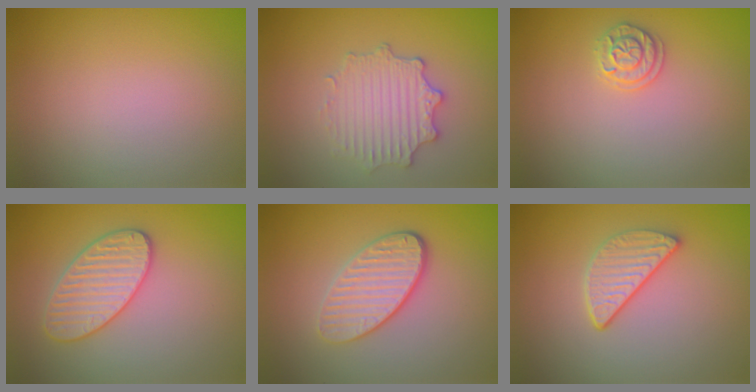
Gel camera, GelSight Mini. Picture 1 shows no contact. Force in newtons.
{"total": 3.4, "press": 3.1, "slide": 1.2}
{"total": 1.8, "press": 1.8, "slide": 0.5}
{"total": 3.6, "press": 3.6, "slide": 0.2}
{"total": 4.0, "press": 3.3, "slide": 2.3}
{"total": 3.4, "press": 2.7, "slide": 2.0}